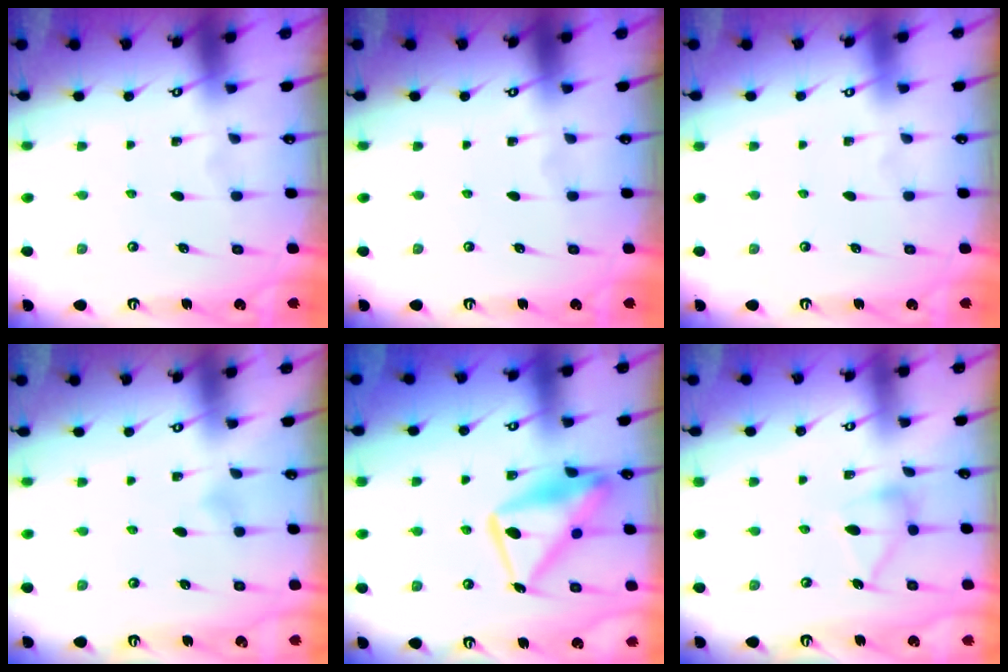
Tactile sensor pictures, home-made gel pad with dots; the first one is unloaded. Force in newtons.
{"total": 0.0}
{"total": 4.0, "press": 4.0, "slide": 0.1}
{"total": 3.7, "press": 3.7, "slide": 0.3}
{"total": 15.4, "press": 15.3, "slide": 1.6}
{"total": 10.8, "press": 10.8, "slide": 0.4}